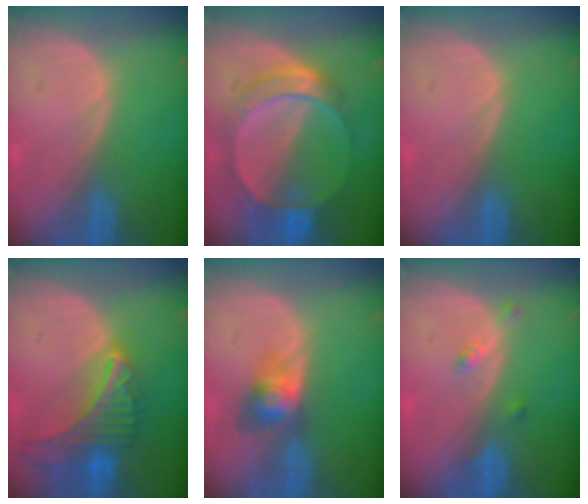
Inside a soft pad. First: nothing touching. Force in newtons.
{"total": 7.8, "press": 7.5, "slide": 2.0}
{"total": 0.0}
{"total": 9.1, "press": 8.0, "slide": 4.4}
{"total": 4.0, "press": 4.0, "slide": 0.3}
{"total": 2.2, "press": 1.8, "slide": 1.3}